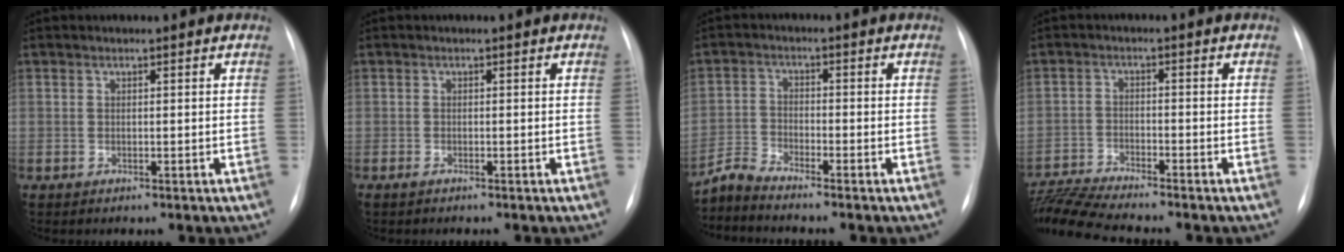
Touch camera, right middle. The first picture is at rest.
{"total": 0.9, "force": [-0.8, 0.3, 0.5], "torque": [-0.014, -0.002, -0.012]}
{"total": 3.7, "force": [-3.6, -0.9, -0.2], "torque": [-0.004, -0.017, -0.073]}
{"total": 8.9, "force": [-8.3, -1.2, 2.8], "torque": [-0.055, -0.015, -0.150]}